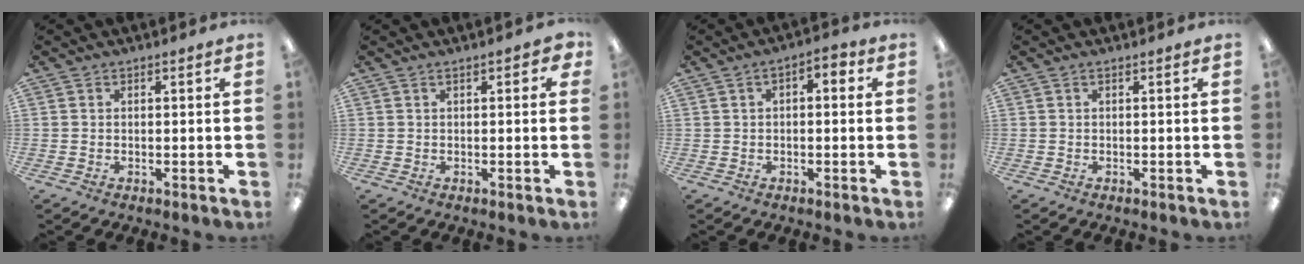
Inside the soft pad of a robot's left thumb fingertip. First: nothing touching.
{"total": 1.8, "force": [0.6, 0.9, 1.5], "torque": [-0.022, 0.000, 0.009]}
{"total": 2.6, "force": [-0.8, 1.6, 1.9], "torque": [-0.025, 0.010, -0.018]}
{"total": 0.0}